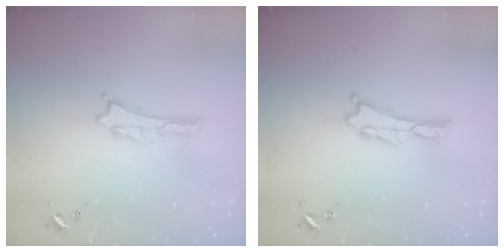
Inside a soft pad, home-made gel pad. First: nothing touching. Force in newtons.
{"total": 0.0}